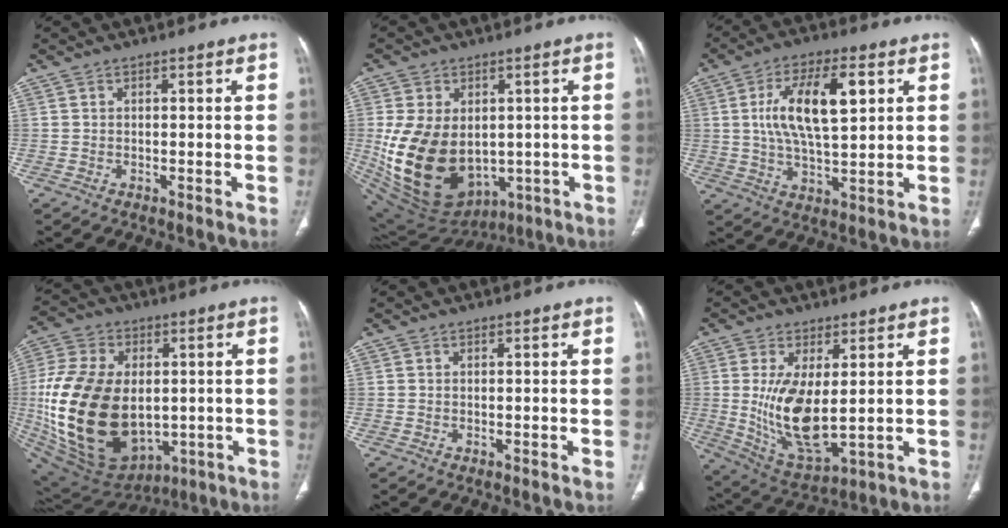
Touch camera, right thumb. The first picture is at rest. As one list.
[{"total": 19.4, "force": [-1.2, 13.7, 13.8], "torque": [-0.243, -0.015, 0.021]}, {"total": 14.1, "force": [3.5, 5.8, 12.4], "torque": [-0.217, -0.002, 0.063]}, {"total": 27.0, "force": [-1.5, 17.6, 20.4], "torque": [-0.404, -0.015, 0.007]}, {"total": 0.0}, {"total": 12.6, "force": [0.8, 5.3, 11.4], "torque": [-0.214, -0.028, 0.036]}]